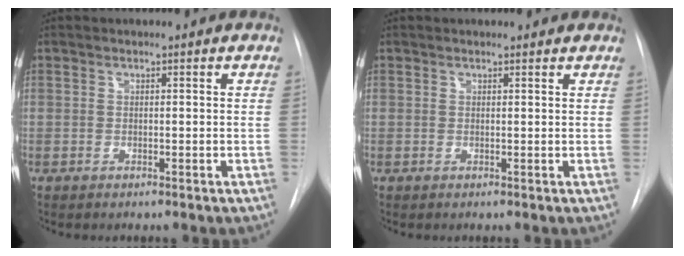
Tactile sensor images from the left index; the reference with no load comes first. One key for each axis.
{"total": 2.7, "fx": 2.5, "fy": 0.8, "fz": 0.6, "tx": -0.011, "ty": 0.015, "tz": 0.021}